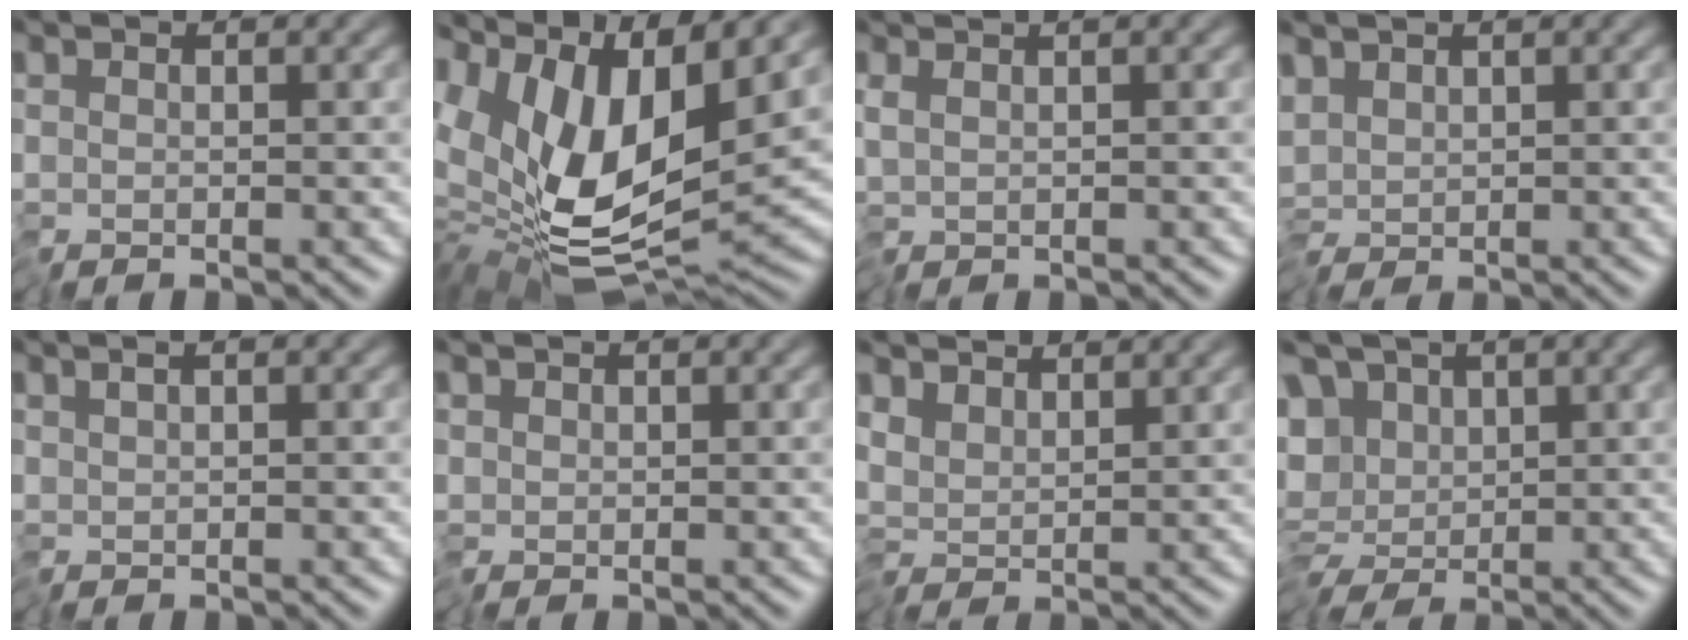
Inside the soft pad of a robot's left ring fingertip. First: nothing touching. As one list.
[{"total": 12.8, "force": [3.1, 6.4, 10.6], "torque": [-0.206, -0.002, 0.058]}, {"total": 1.6, "force": [0.7, 0.1, 1.4], "torque": [-0.027, 0.008, 0.012]}, {"total": 1.2, "force": [0.2, 0.5, 1.1], "torque": [-0.019, 0.005, -0.002]}, {"total": 1.5, "force": [0.2, 0.6, 1.4], "torque": [-0.024, 0.004, 0.004]}, {"total": 0.7, "force": [-0.2, 0.6, 0.3], "torque": [-0.008, 0.000, -0.006]}, {"total": 2.9, "force": [2.3, 1.0, 1.3], "torque": [-0.024, 0.010, 0.031]}, {"total": 9.6, "force": [0.4, 7.6, 5.9], "torque": [-0.079, -0.004, -0.016]}]